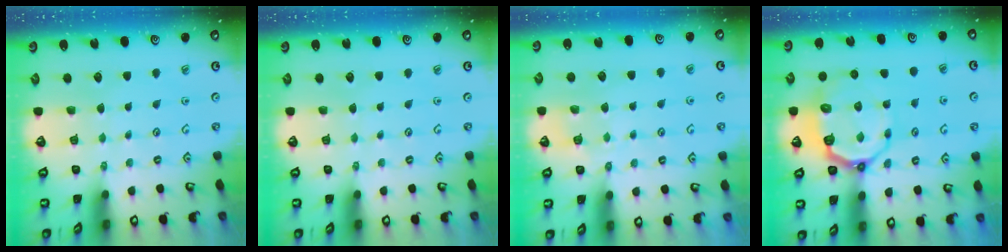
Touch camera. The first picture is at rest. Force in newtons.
{"total": 0.0}
{"total": 4.9, "press": 4.8, "slide": 1.2}
{"total": 9.1, "press": 8.1, "slide": 4.2}